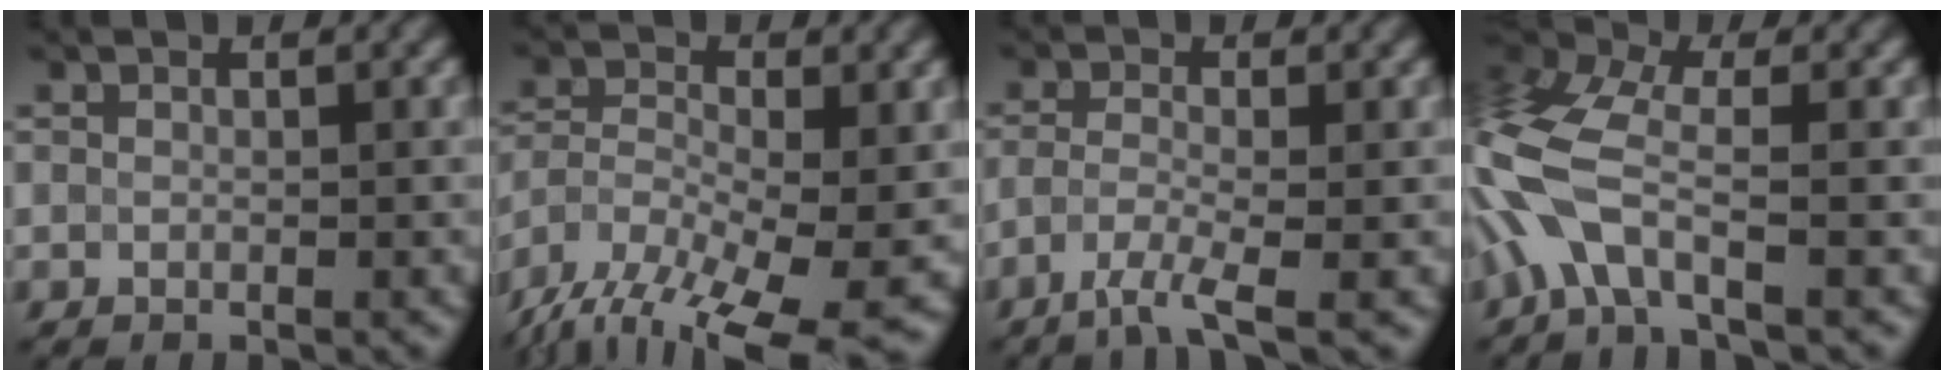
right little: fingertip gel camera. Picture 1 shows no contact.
{"total": 13.6, "force": [-9.7, 4.6, 8.3], "torque": [-0.164, -0.026, -0.148]}
{"total": 3.4, "force": [-2.5, 0.2, 2.3], "torque": [-0.040, 0.000, -0.059]}
{"total": 6.1, "force": [-2.5, 2.6, 4.9], "torque": [-0.118, 0.015, -0.064]}